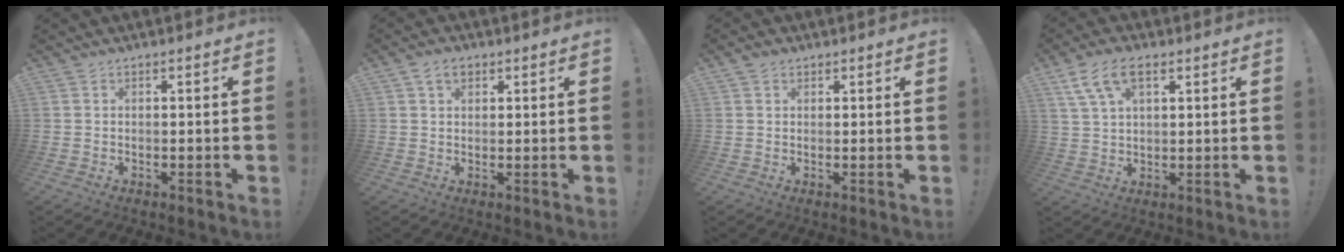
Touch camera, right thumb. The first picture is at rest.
{"total": 4.1, "force": [2.1, 2.7, 2.3], "torque": [-0.041, 0.001, 0.040]}
{"total": 1.6, "force": [1.1, 1.2, 0.4], "torque": [-0.009, 0.001, 0.021]}
{"total": 9.5, "force": [4.7, 4.9, 6.7], "torque": [-0.116, -0.003, 0.091]}